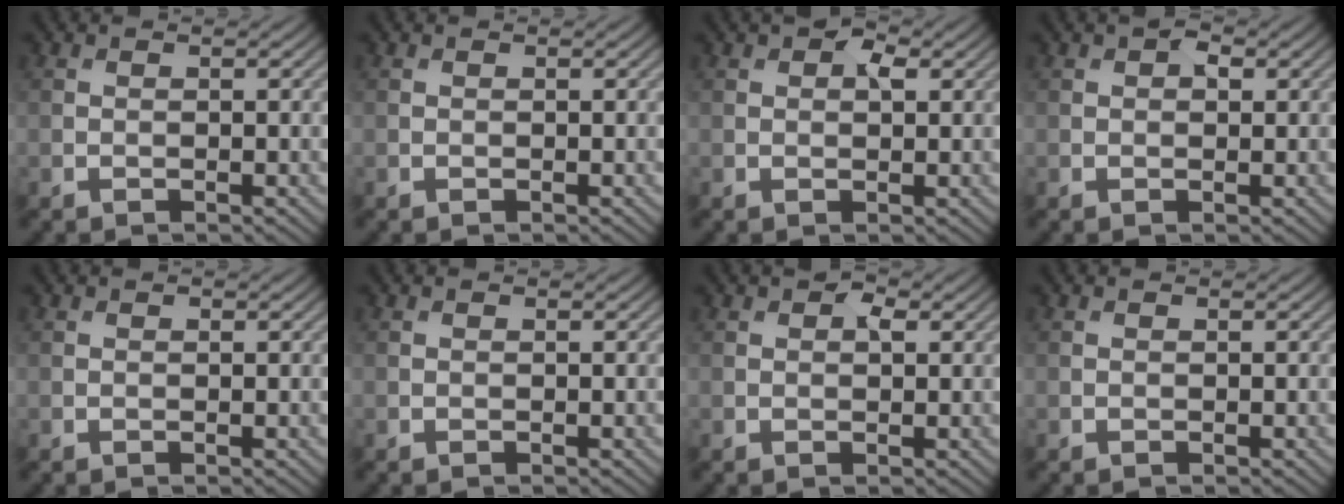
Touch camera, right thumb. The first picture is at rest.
{"total": 0.0}
{"total": 2.6, "force": [1.2, 1.4, 1.8], "torque": [-0.028, 0.002, 0.017]}
{"total": 1.7, "force": [0.7, 1.0, 1.2], "torque": [-0.015, 0.003, 0.008]}
{"total": 0.0}
{"total": 0.0}
{"total": 1.9, "force": [0.8, 1.0, 1.3], "torque": [-0.020, 0.002, 0.012]}
{"total": 0.0}